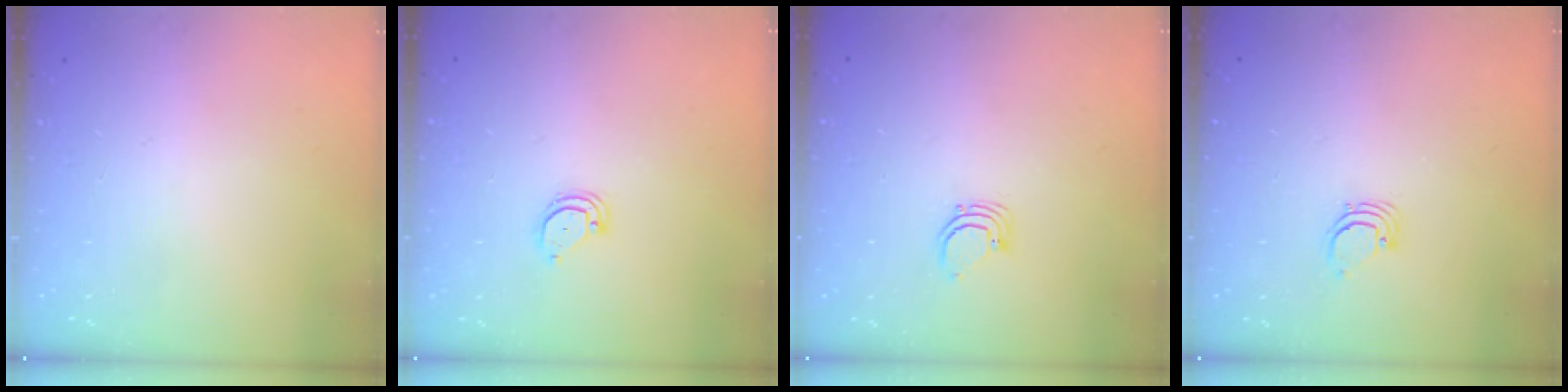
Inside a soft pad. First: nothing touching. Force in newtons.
{"total": 2.9, "press": 2.9, "slide": 0.2}
{"total": 2.3, "press": 2.3, "slide": 0.1}
{"total": 1.7, "press": 1.7, "slide": 0.1}